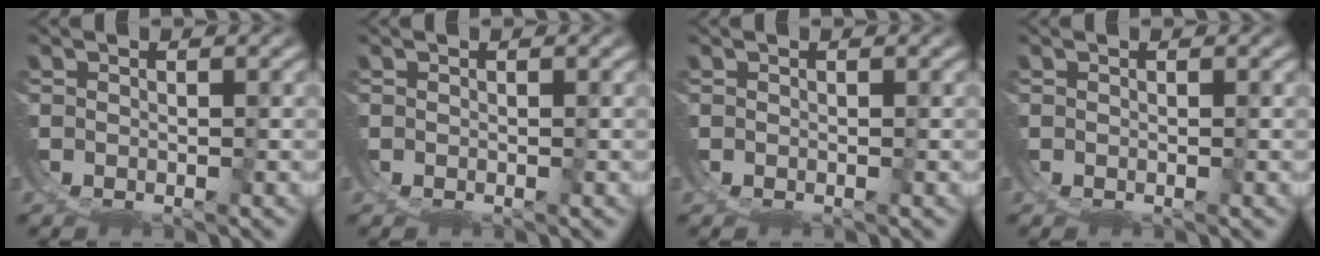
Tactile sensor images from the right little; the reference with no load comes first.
{"total": 0.0}
{"total": 0.0}
{"total": 0.0}